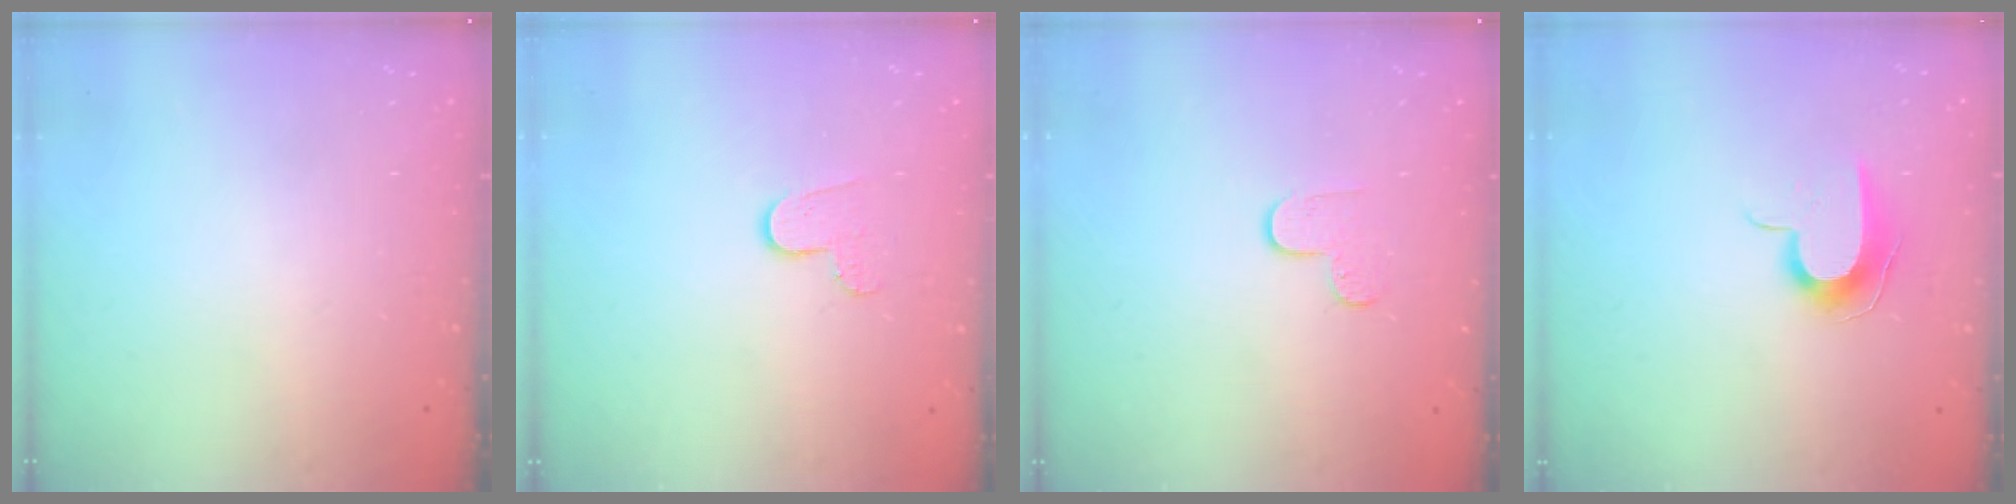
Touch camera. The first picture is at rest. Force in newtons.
{"total": 6.2, "press": 6.1, "slide": 0.5}
{"total": 5.5, "press": 5.5, "slide": 0.5}
{"total": 8.9, "press": 8.9, "slide": 0.8}